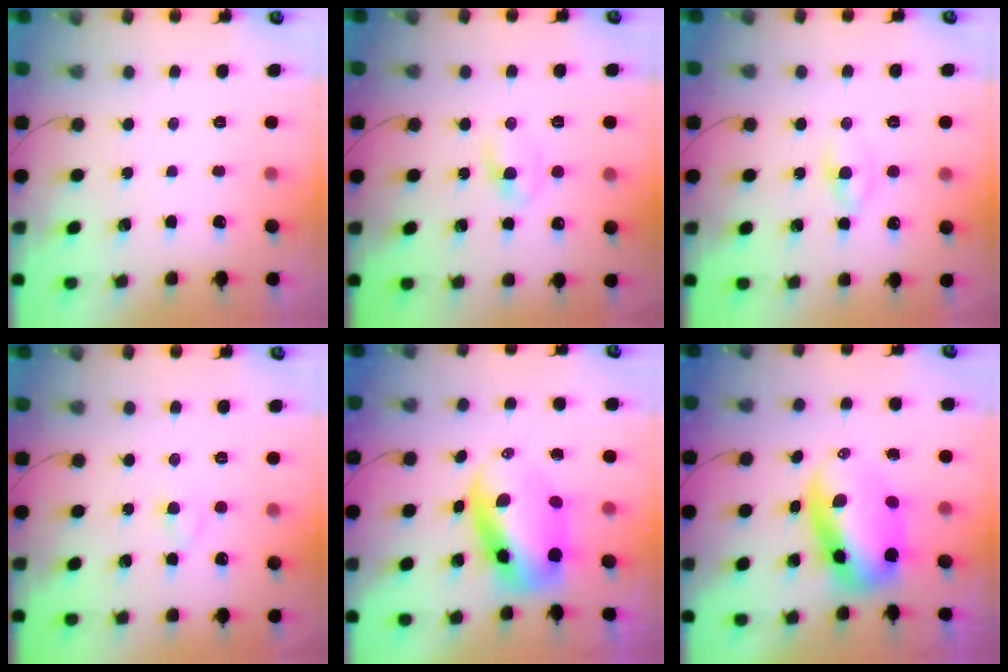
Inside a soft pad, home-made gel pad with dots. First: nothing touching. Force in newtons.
{"total": 4.4, "press": 4.1, "slide": 1.5}
{"total": 2.3, "press": 2.0, "slide": 1.1}
{"total": 2.5, "press": 2.3, "slide": 1.0}
{"total": 9.2, "press": 8.9, "slide": 2.4}
{"total": 9.0, "press": 8.8, "slide": 1.9}